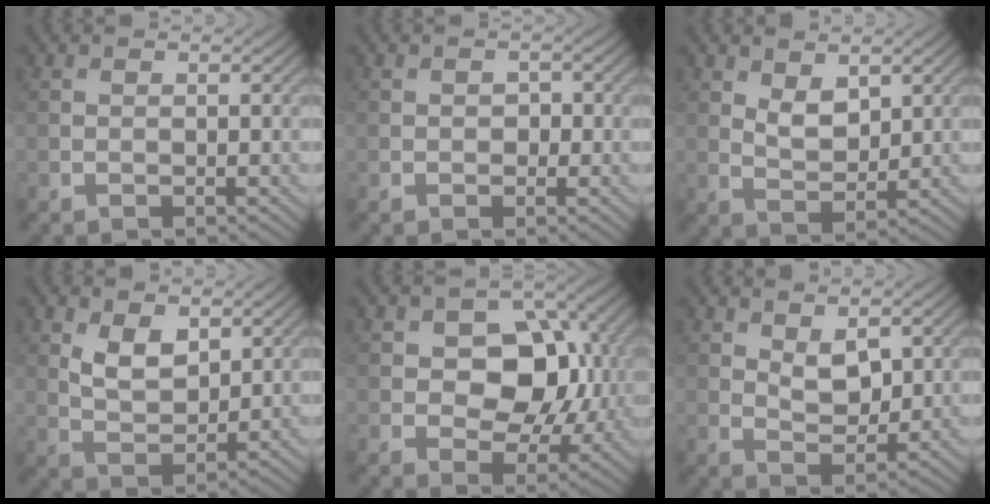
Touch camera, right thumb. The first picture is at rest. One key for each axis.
{"total": 1.4, "fx": -0.2, "fy": 1.2, "fz": 0.8, "tx": -0.013, "ty": -0.007, "tz": -0.004}
{"total": 3.8, "fx": 2.0, "fy": 2.0, "fz": 2.6, "tx": -0.056, "ty": -0.008, "tz": 0.041}
{"total": 5.0, "fx": 2.1, "fy": 2.8, "fz": 3.5, "tx": -0.077, "ty": -0.008, "tz": 0.045}
{"total": 10.3, "fx": 1.0, "fy": 7.3, "fz": 7.2, "tx": -0.104, "ty": -0.001, "tz": 0.007}
{"total": 3.9, "fx": 1.8, "fy": 2.0, "fz": 2.8, "tx": -0.057, "ty": -0.007, "tz": 0.035}